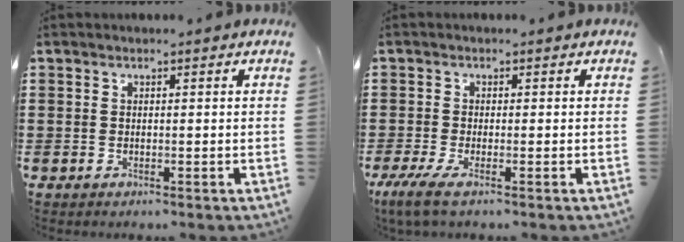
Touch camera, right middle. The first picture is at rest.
{"total": 2.5, "force": [-1.0, 0.2, 2.3], "torque": [-0.056, -0.009, -0.021]}